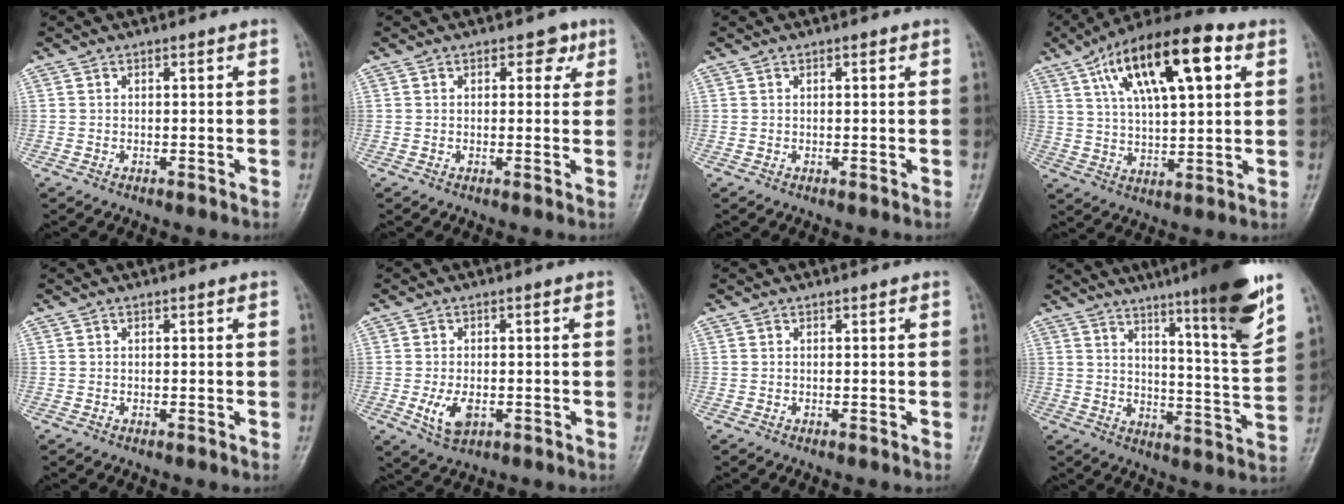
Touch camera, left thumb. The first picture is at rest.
{"total": 3.1, "force": [1.4, 2.1, 1.9], "torque": [-0.002, -0.002, 0.012]}
{"total": 0.8, "force": [0.3, 0.3, 0.7], "torque": [-0.010, 0.001, 0.004]}
{"total": 19.9, "force": [8.0, 7.8, 16.5], "torque": [-0.260, 0.000, 0.131]}
{"total": 0.0}
{"total": 5.6, "force": [-1.6, 3.2, 4.3], "torque": [-0.081, 0.000, -0.022]}
{"total": 0.0}
{"total": 17.4, "force": [10.7, 1.0, 13.6], "torque": [-0.181, -0.060, 0.157]}